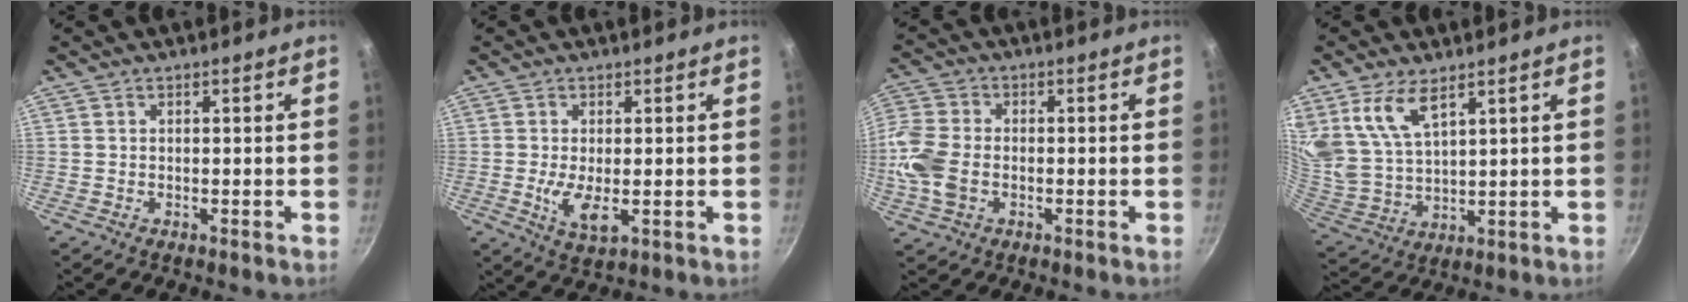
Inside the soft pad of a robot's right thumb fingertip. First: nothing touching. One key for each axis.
{"total": 5.2, "fx": -0.7, "fy": 2.1, "fz": 4.7, "tx": -0.092, "ty": -0.016, "tz": -0.007}
{"total": 10.8, "fx": -2.0, "fy": 7.8, "fz": 7.2, "tx": -0.156, "ty": 0.011, "tz": -0.054}
{"total": 10.9, "fx": 6.2, "fy": 5.3, "fz": 7.2, "tx": -0.134, "ty": -0.037, "tz": 0.137}